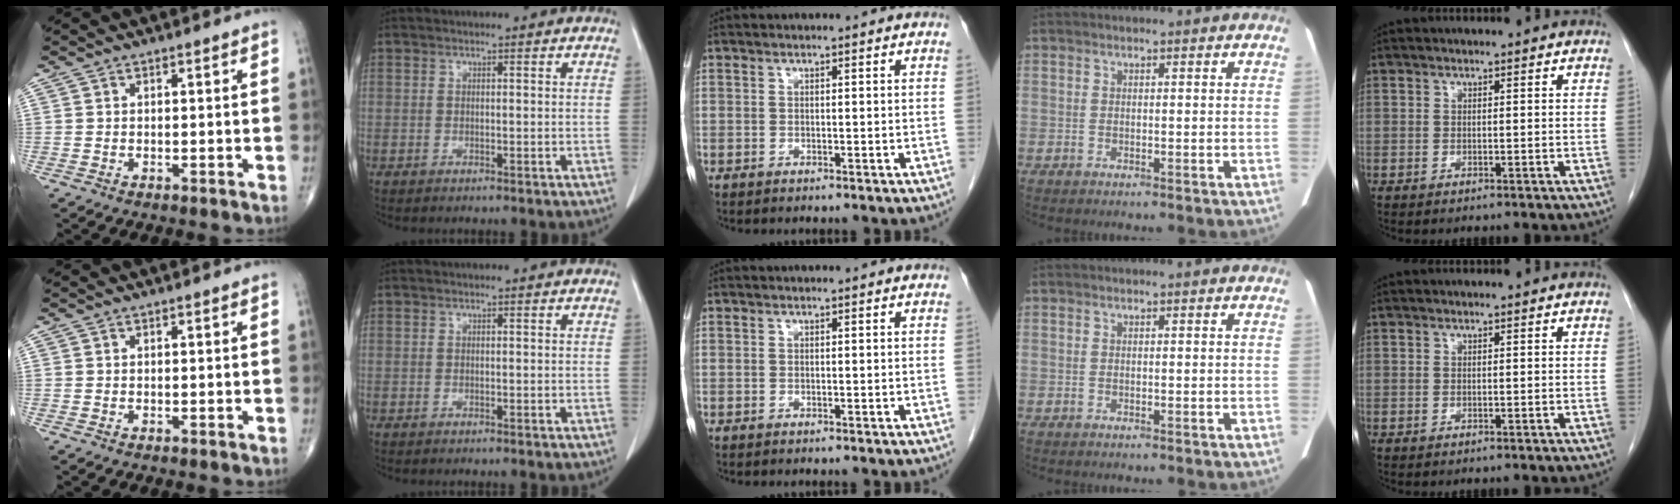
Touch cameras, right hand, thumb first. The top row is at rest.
{}